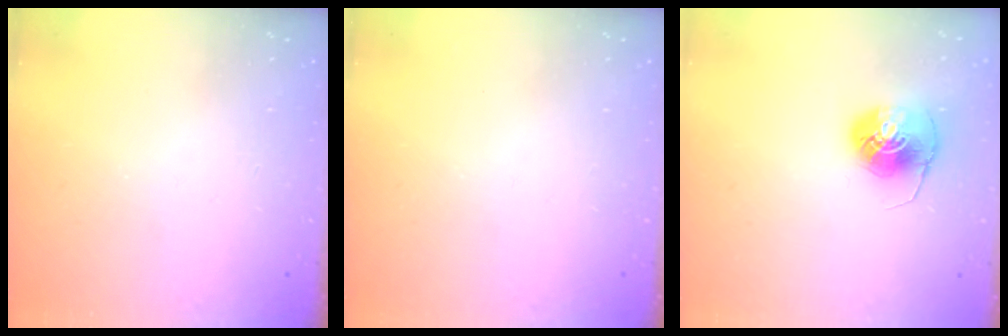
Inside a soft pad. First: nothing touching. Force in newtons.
{"total": 0.0}
{"total": 7.9, "press": 7.9, "slide": 0.3}